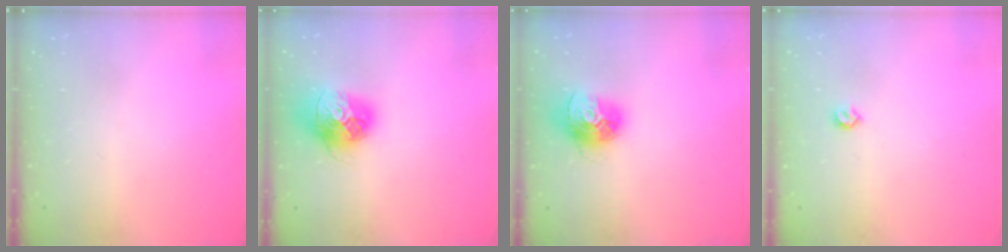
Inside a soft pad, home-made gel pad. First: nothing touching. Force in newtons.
{"total": 16.0, "press": 16.0, "slide": 1.7}
{"total": 14.6, "press": 14.6, "slide": 1.5}
{"total": 4.2, "press": 4.2, "slide": 0.7}